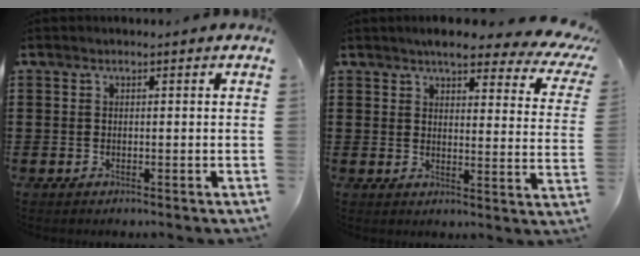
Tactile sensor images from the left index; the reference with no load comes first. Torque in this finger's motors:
{"motor_torque": [2.14, 0.00, 0.60, 0.07]}